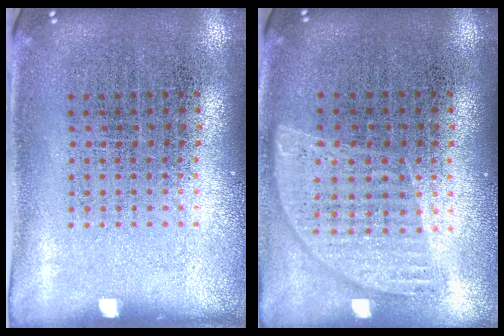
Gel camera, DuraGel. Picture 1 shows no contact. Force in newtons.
{"total": 0.9, "press": 0.8, "slide": 0.2}